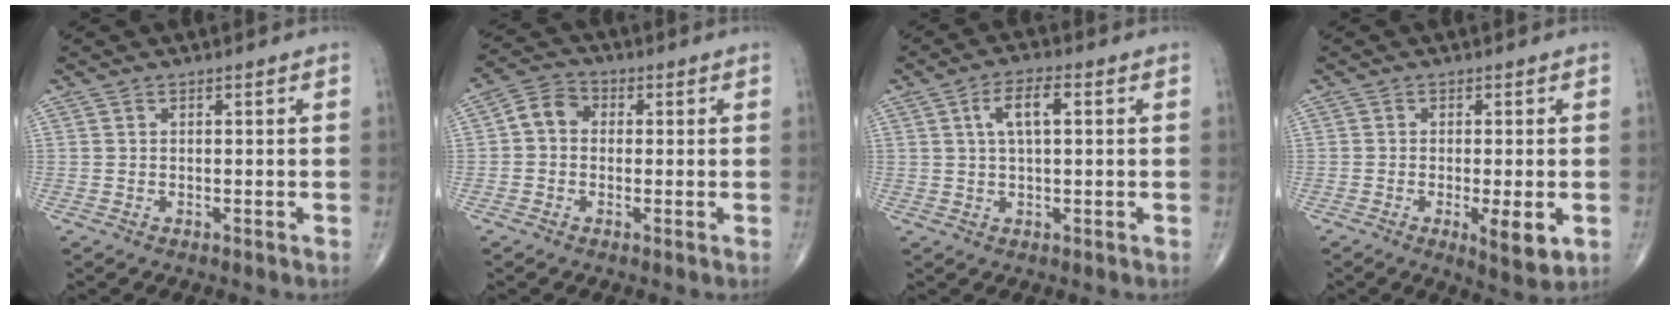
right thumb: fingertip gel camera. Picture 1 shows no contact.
{"total": 5.2, "force": [0.1, 4.3, 2.9], "torque": [-0.037, 0.018, -0.011]}
{"total": 5.9, "force": [1.5, 2.2, 5.2], "torque": [-0.094, 0.008, 0.024]}
{"total": 5.9, "force": [-1.6, 1.6, 5.5], "torque": [-0.086, -0.016, -0.025]}